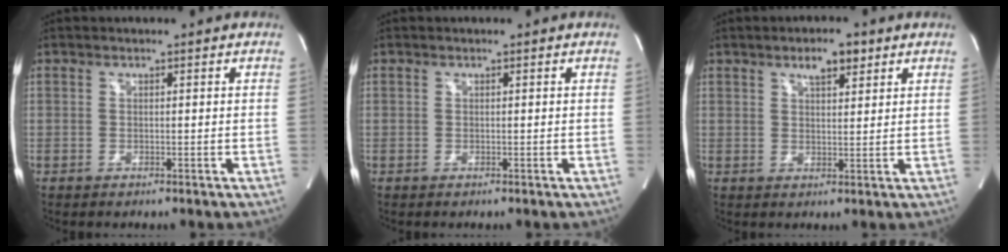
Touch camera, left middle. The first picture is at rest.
{"total": 0.0}
{"total": 4.3, "force": [2.7, 1.3, 3.0], "torque": [-0.053, 0.005, 0.045]}